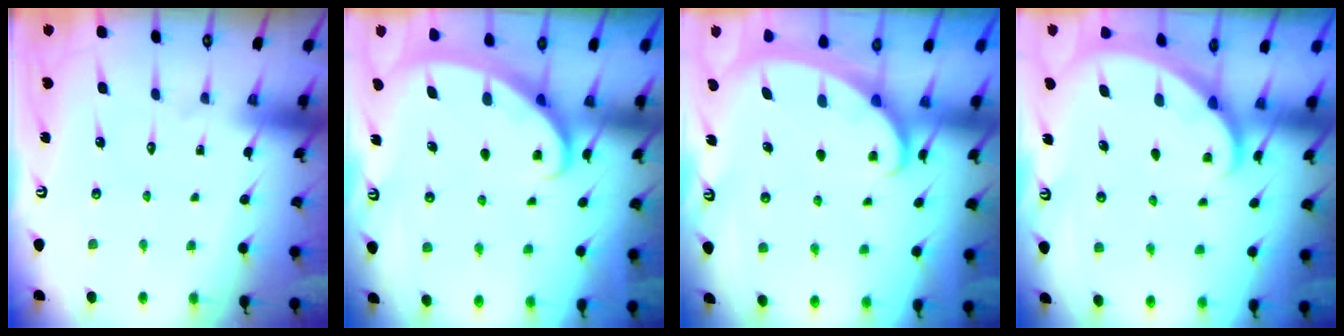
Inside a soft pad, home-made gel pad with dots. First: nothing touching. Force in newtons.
{"total": 2.3, "press": 2.3, "slide": 0.3}
{"total": 2.1, "press": 2.1, "slide": 0.3}
{"total": 1.6, "press": 1.6, "slide": 0.1}